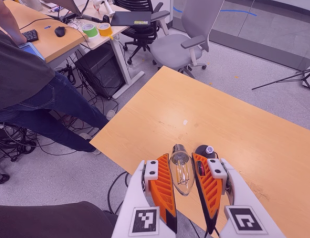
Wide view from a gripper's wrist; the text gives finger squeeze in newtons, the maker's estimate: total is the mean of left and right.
{"total": 11.8, "left": 12.0, "right": 11.6}